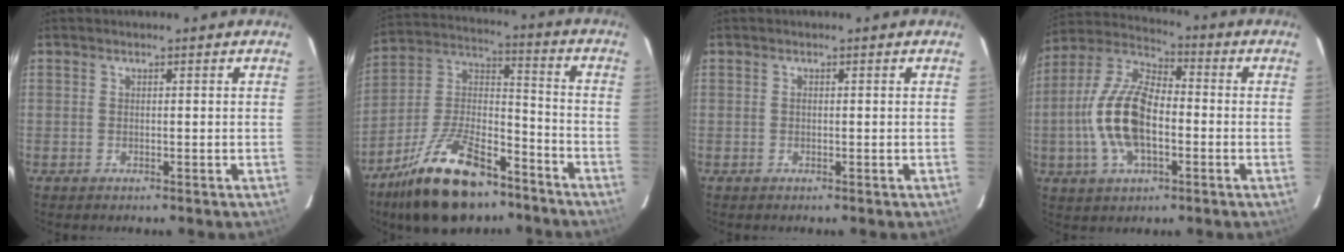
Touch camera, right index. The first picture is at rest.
{"total": 20.4, "force": [-13.5, 8.7, 12.6], "torque": [-0.247, 0.011, -0.230]}
{"total": 0.0}
{"total": 15.0, "force": [-2.8, 7.0, 13.0], "torque": [-0.273, 0.008, -0.058]}